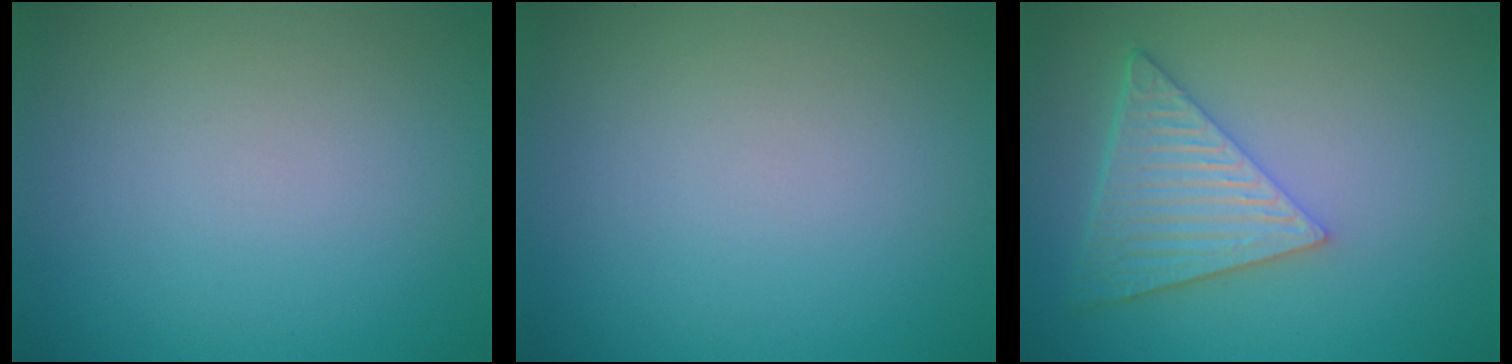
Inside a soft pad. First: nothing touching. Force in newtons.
{"total": 0.0}
{"total": 6.1, "press": 4.5, "slide": 4.0}